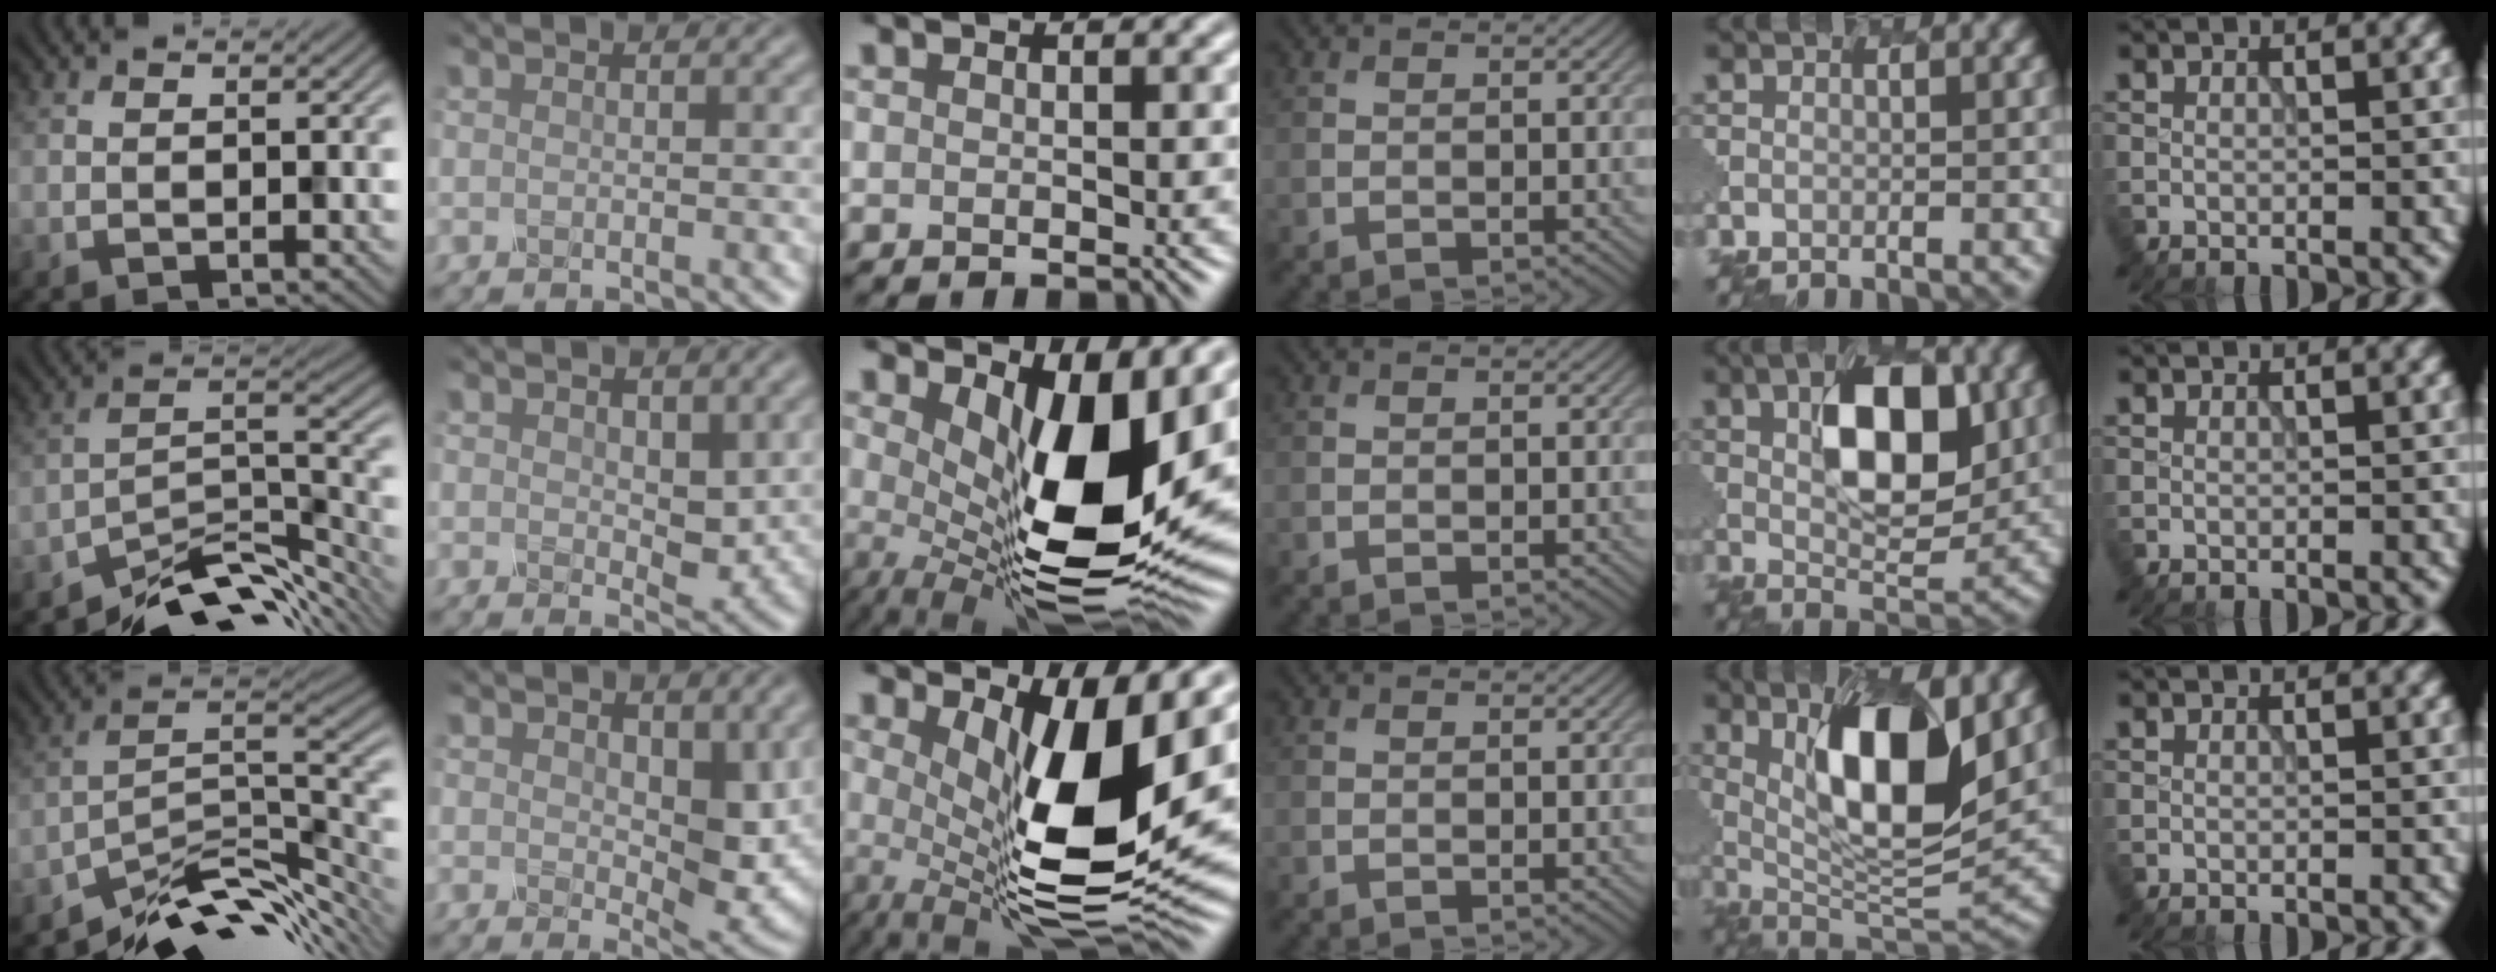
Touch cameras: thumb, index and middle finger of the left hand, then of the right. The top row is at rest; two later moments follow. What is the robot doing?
{"motion": "press", "object": "mechanical pencil"}